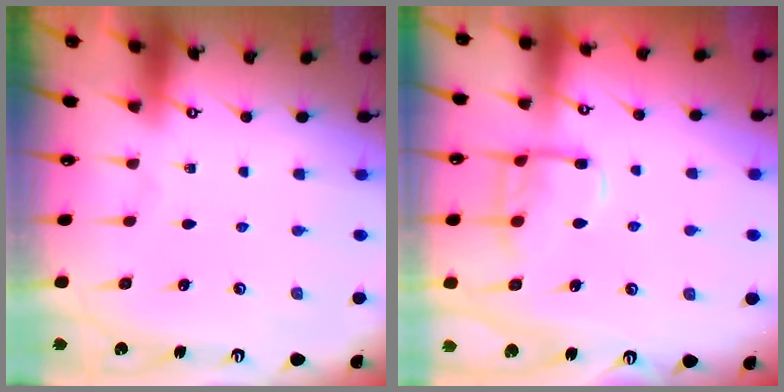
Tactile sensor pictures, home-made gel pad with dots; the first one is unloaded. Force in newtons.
{"total": 12.0, "press": 12.0, "slide": 1.2}